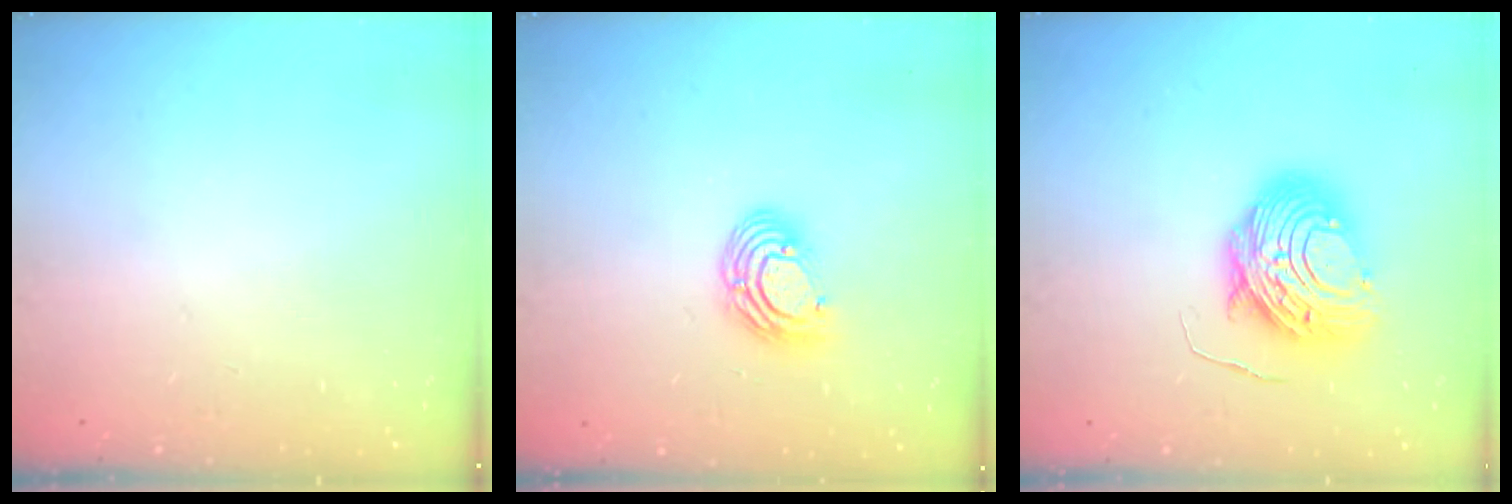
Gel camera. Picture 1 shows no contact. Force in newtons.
{"total": 8.5, "press": 8.4, "slide": 1.3}
{"total": 12.8, "press": 12.7, "slide": 1.1}